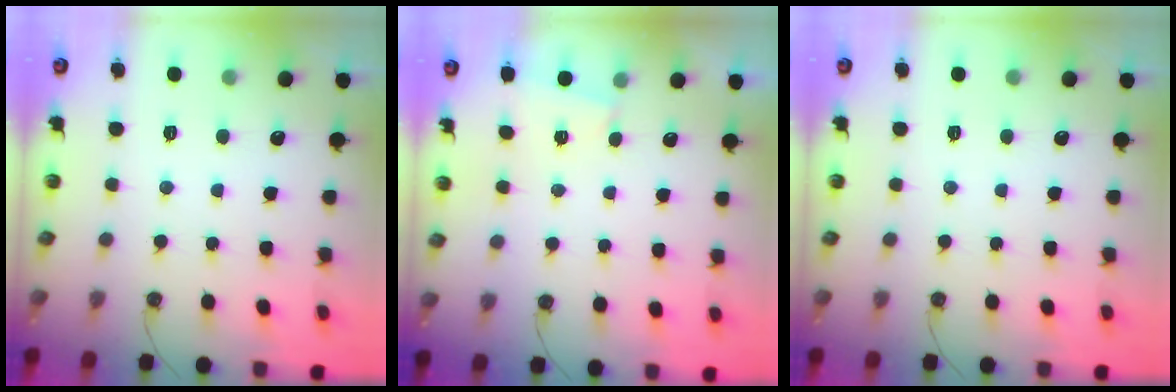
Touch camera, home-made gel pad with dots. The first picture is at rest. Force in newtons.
{"total": 1.1, "press": 1.0, "slide": 0.3}
{"total": 0.0}